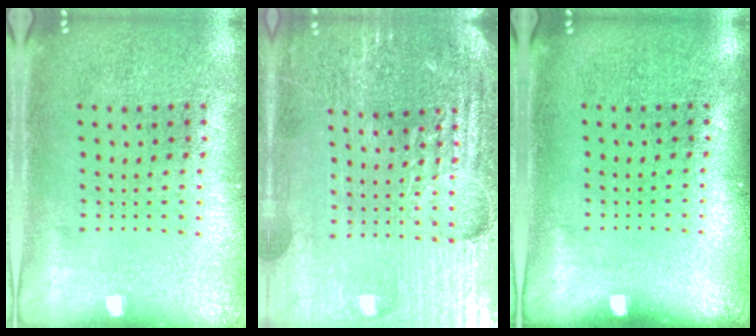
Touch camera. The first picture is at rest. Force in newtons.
{"total": 5.1, "press": 4.8, "slide": 1.9}
{"total": 0.0}